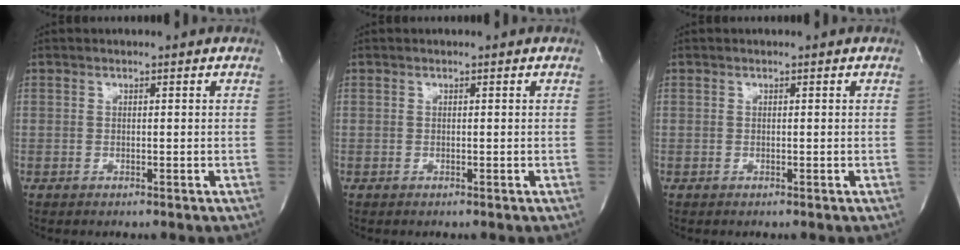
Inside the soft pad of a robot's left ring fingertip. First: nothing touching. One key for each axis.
{"total": 0.0}
{"total": 0.0}